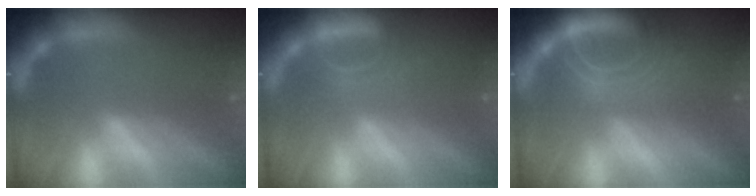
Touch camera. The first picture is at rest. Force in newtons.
{"total": 3.5}
{"total": 9.5}